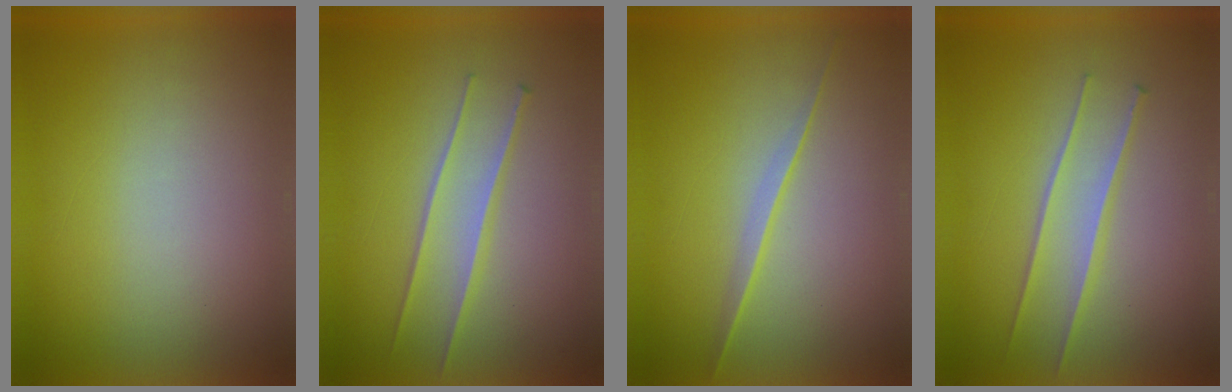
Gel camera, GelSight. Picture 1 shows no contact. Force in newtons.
{"total": 2.3}
{"total": 2.1}
{"total": 2.4}